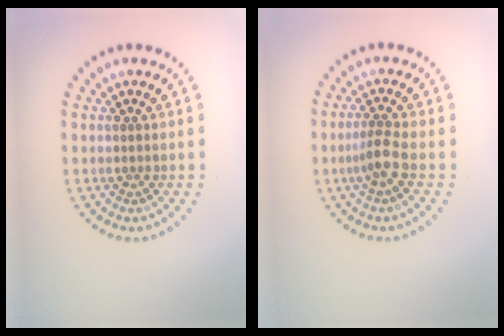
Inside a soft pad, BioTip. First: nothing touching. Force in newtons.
{"total": 2.2, "press": 1.7, "slide": 1.3}